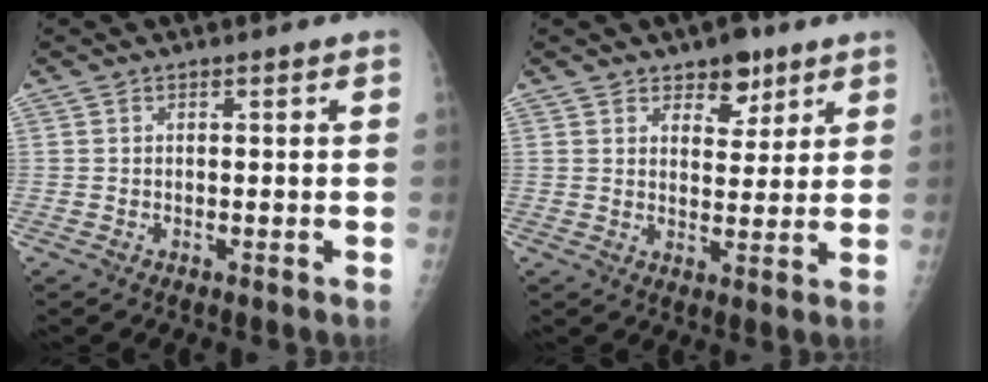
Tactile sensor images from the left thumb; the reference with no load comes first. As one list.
[{"total": 6.1, "force": [4.1, 3.6, 2.9], "torque": [-0.011, -0.024, 0.060]}]